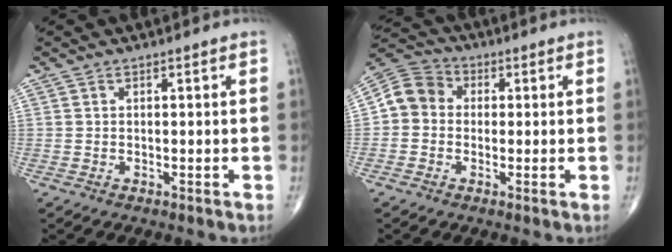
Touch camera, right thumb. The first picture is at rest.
{"total": 7.4, "force": [-0.1, 6.6, 3.5], "torque": [-0.048, 0.026, -0.017]}